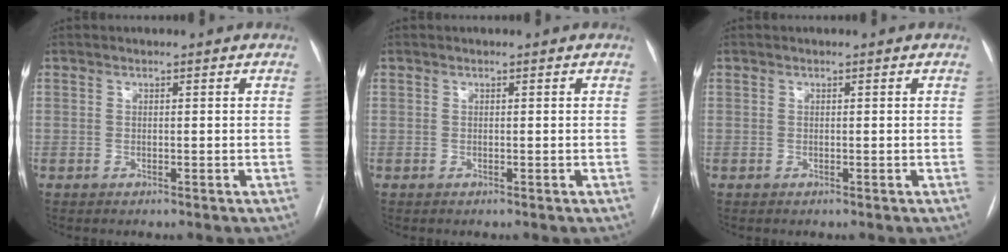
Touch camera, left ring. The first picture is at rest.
{"total": 0.0}
{"total": 0.0}